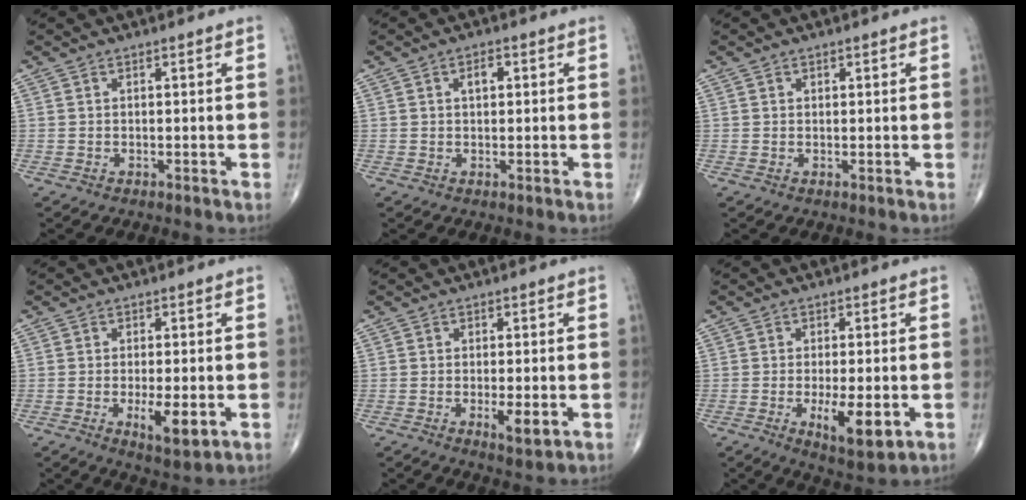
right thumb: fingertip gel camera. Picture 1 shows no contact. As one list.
[{"total": 2.3, "force": [0.6, 1.4, 1.8], "torque": [-0.027, 0.004, 0.009]}, {"total": 0.5, "force": [0.3, 0.4, 0.1], "torque": [0.001, -0.001, 0.003]}, {"total": 6.3, "force": [-1.6, 2.1, 5.7], "torque": [-0.093, -0.015, -0.022]}, {"total": 3.9, "force": [-1.0, 1.2, 3.6], "torque": [-0.060, -0.010, -0.015]}, {"total": 8.5, "force": [-2.2, 3.0, 7.6], "torque": [-0.119, -0.019, -0.030]}]